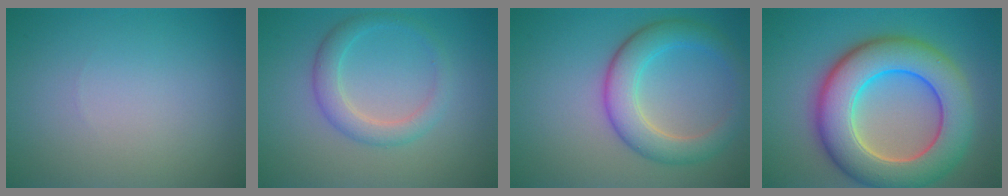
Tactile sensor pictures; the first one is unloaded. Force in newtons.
{"total": 2.8, "press": 2.8, "slide": 0.1}
{"total": 5.3, "press": 5.3, "slide": 0.1}
{"total": 11.2, "press": 11.2, "slide": 0.7}